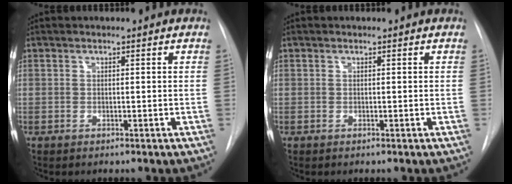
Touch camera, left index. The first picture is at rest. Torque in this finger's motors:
{"motor_torque": [-0.05, 0.05, 0.00, 0.00]}